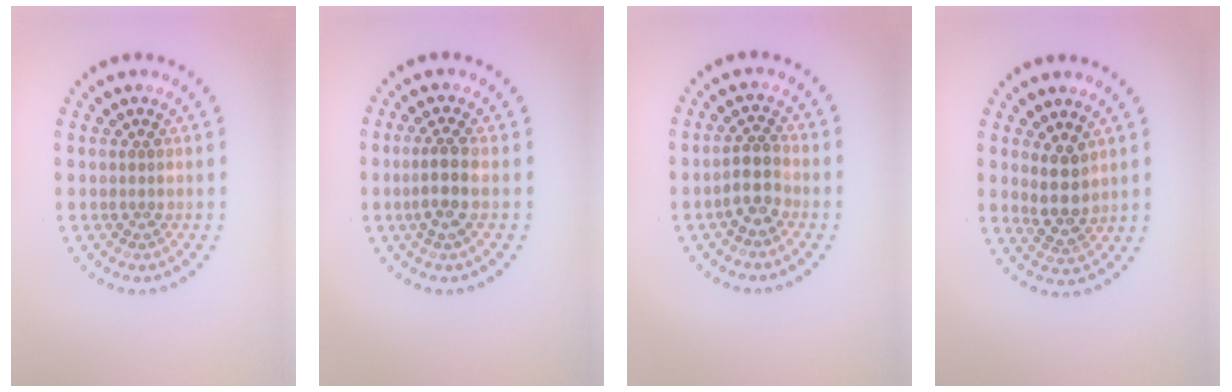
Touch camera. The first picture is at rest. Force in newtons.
{"total": 2.4, "press": 2.2, "slide": 1.2}
{"total": 2.5, "press": 2.1, "slide": 1.2}
{"total": 2.8, "press": 2.4, "slide": 1.5}